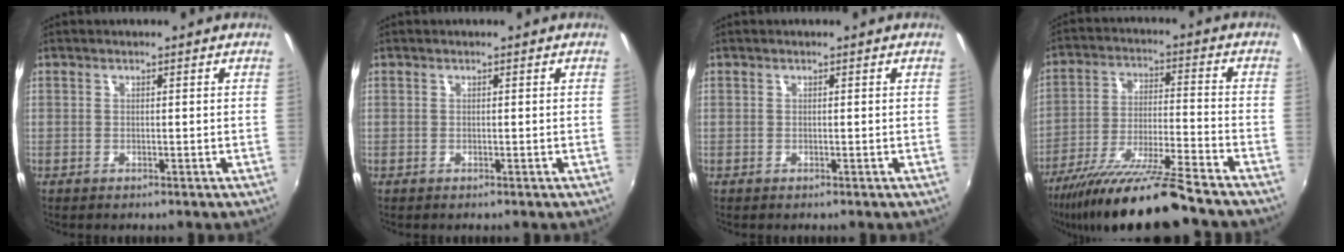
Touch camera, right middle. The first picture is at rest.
{"total": 0.0}
{"total": 0.0}
{"total": 16.9, "force": [-14.0, 0.0, 9.4], "torque": [-0.188, -0.033, -0.243]}